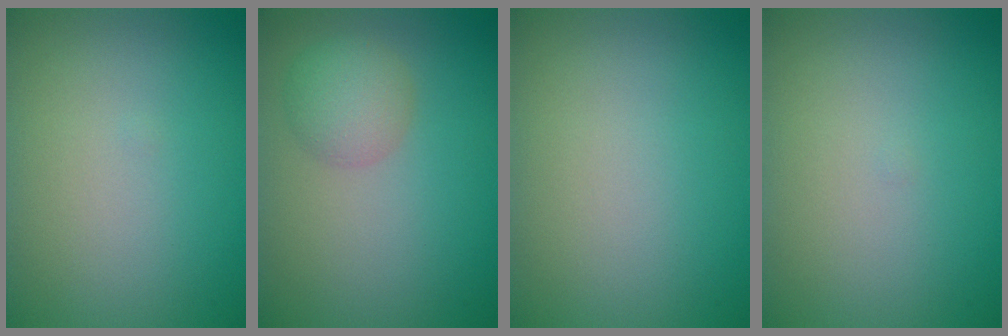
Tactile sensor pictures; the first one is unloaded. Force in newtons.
{"total": 2.9, "press": 2.8, "slide": 0.3}
{"total": 0.0}
{"total": 0.0}